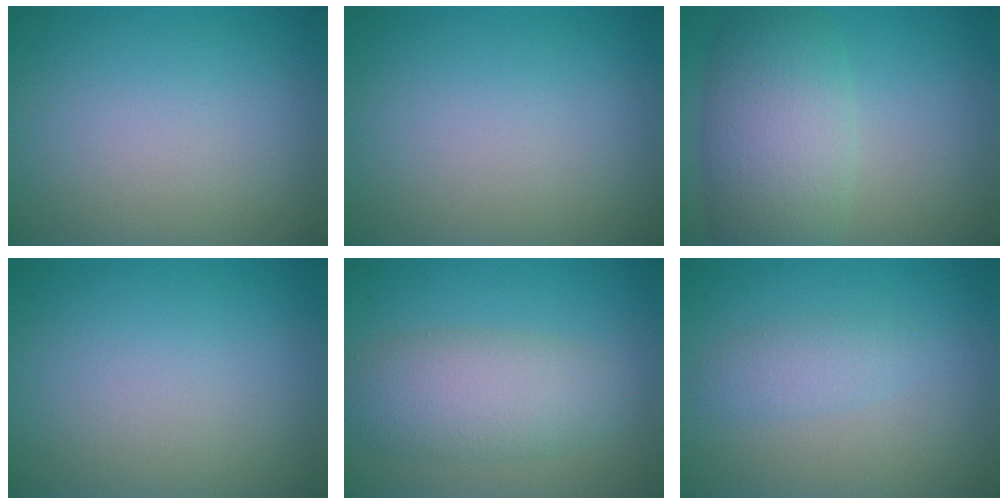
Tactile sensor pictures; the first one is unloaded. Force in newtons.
{"total": 0.0}
{"total": 7.2, "press": 7.2, "slide": 0.1}
{"total": 0.0}
{"total": 5.1, "press": 5.1, "slide": 0.1}
{"total": 1.7, "press": 1.7, "slide": 0.0}